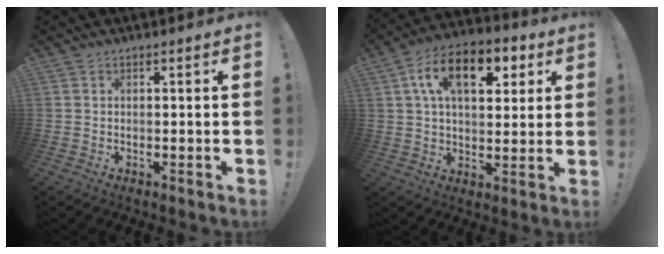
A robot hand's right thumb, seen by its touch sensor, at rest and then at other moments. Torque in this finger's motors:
{"motor_torque": [0.82, 0.85, 0.69, 0.20, 0.13]}